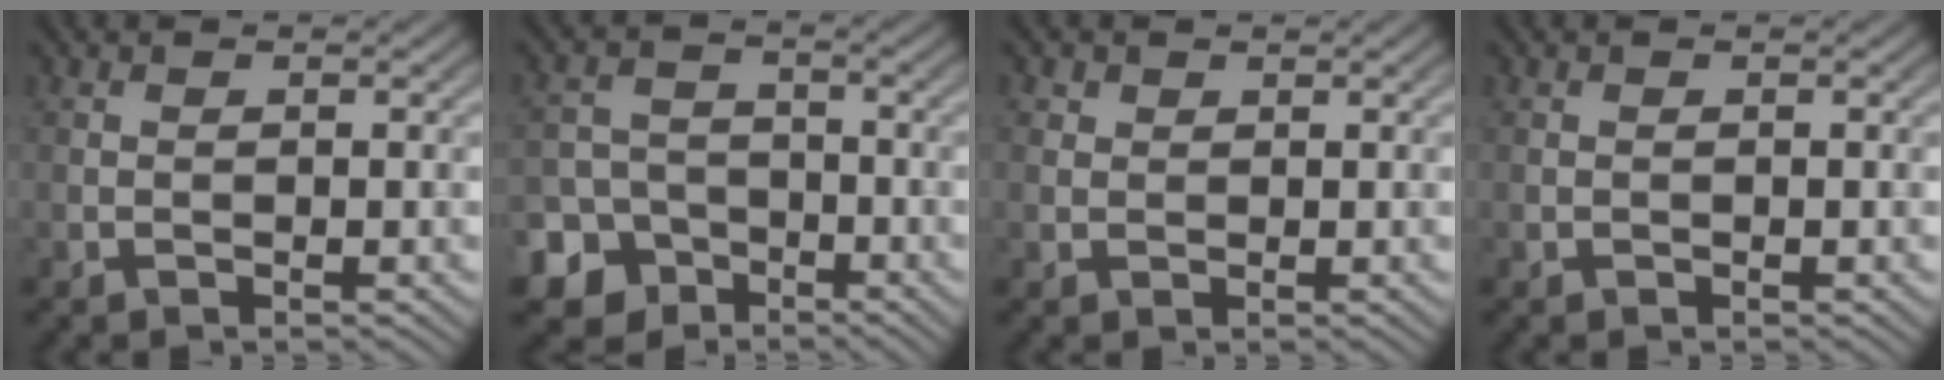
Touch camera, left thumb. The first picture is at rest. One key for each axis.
{"total": 8.7, "fx": -5.0, "fy": 6.9, "fz": 1.9, "tx": -0.045, "ty": -0.025, "tz": -0.112}
{"total": 1.7, "fx": 0.9, "fy": 1.4, "fz": 0.5, "tx": -0.012, "ty": -0.002, "tz": 0.017}
{"total": 0.0}